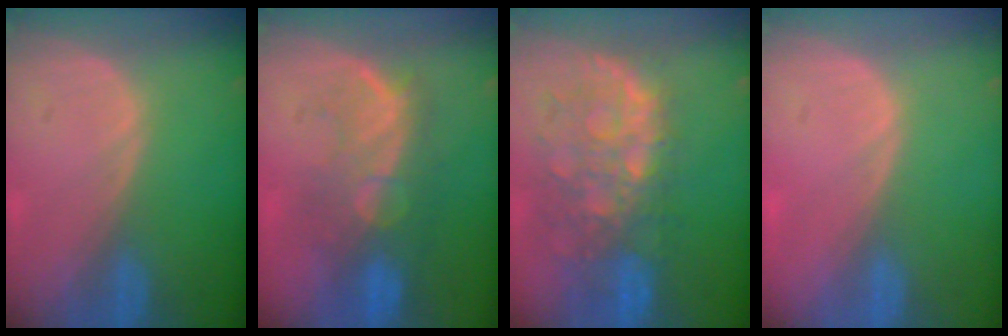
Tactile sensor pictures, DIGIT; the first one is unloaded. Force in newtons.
{"total": 9.4, "press": 8.7, "slide": 3.4}
{"total": 10.8, "press": 9.5, "slide": 5.0}
{"total": 0.6, "press": 0.0, "slide": 0.6}